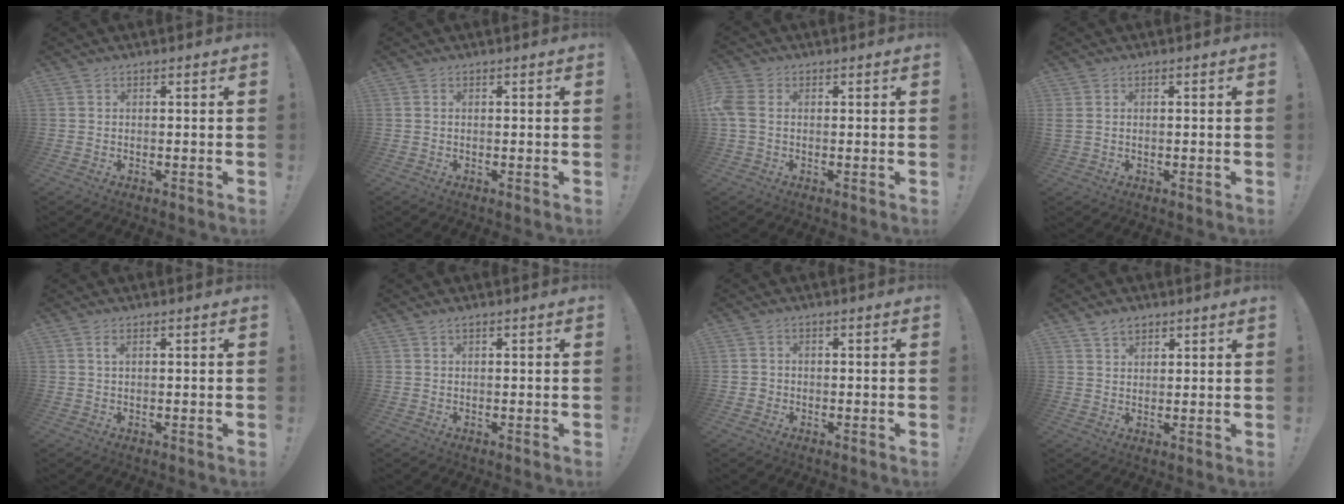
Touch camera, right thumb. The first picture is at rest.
{"total": 0.0}
{"total": 5.2, "force": [0.4, 3.7, 3.6], "torque": [-0.093, 0.000, 0.006]}
{"total": 1.0, "force": [0.4, 0.8, 0.6], "torque": [-0.013, 0.003, 0.008]}
{"total": 1.4, "force": [0.6, 0.4, 1.1], "torque": [-0.018, 0.000, 0.009]}
{"total": 0.7, "force": [0.5, 0.2, 0.5], "torque": [-0.014, 0.001, 0.010]}
{"total": 1.9, "force": [-0.6, 1.7, 0.5], "torque": [-0.010, 0.006, -0.011]}
{"total": 3.7, "force": [3.1, 1.7, 1.1], "torque": [-0.017, -0.016, 0.058]}